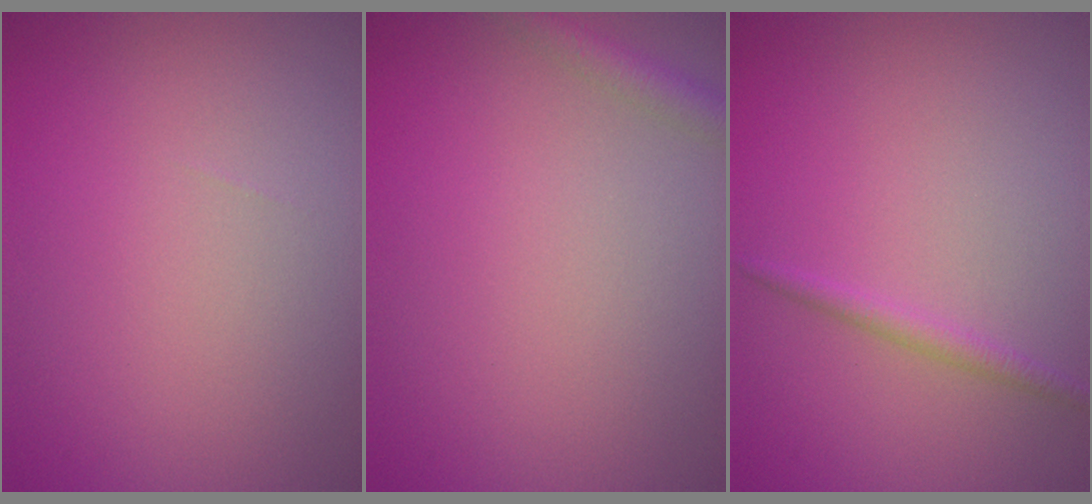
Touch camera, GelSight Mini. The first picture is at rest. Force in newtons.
{"total": 1.8, "press": 1.8, "slide": 0.1}
{"total": 1.2, "press": 1.2, "slide": 0.1}